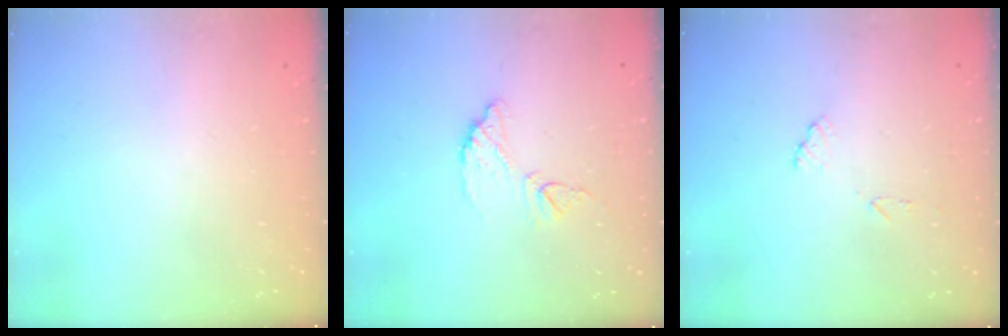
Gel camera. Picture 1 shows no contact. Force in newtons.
{"total": 7.7, "press": 7.7, "slide": 0.2}
{"total": 7.0, "press": 7.0, "slide": 0.6}